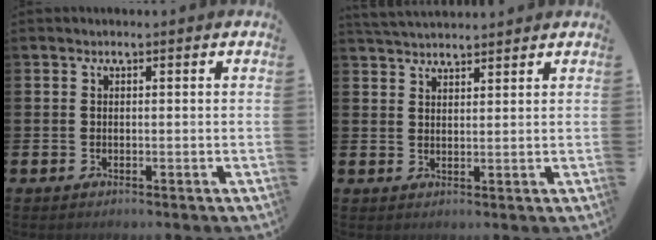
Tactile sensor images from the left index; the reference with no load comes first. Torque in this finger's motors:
{"motor_torque": [0.91, -1.23, 0.07, 0.10]}